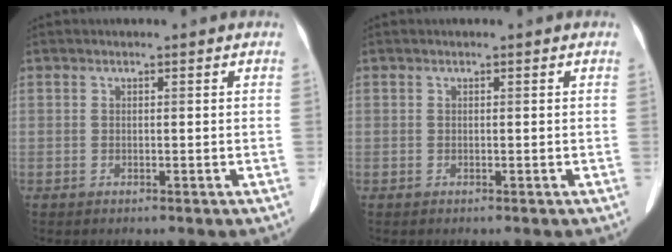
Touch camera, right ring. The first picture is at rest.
{"total": 0.0}